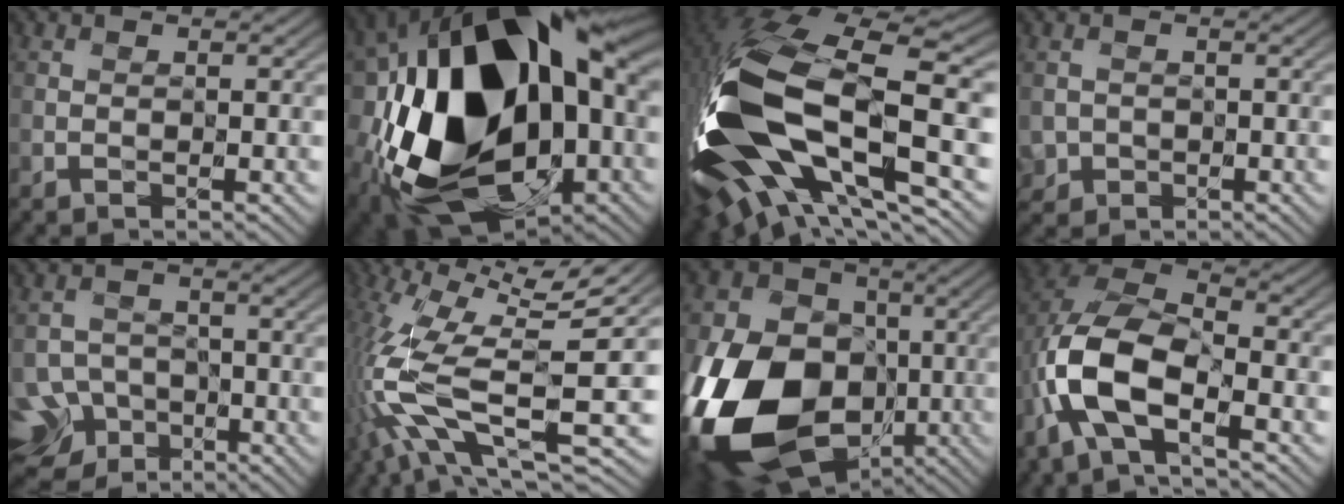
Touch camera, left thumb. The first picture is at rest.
{"total": 20.0, "force": [-0.1, 13.8, 14.5], "torque": [-0.326, -0.054, 0.023]}
{"total": 20.3, "force": [-2.5, 9.1, 18.0], "torque": [-0.405, -0.050, -0.031]}
{"total": 1.7, "force": [-0.7, 1.6, -0.3], "torque": [0.002, -0.010, -0.013]}
{"total": 8.2, "force": [-5.6, 5.6, 2.0], "torque": [-0.043, -0.021, -0.095]}
{"total": 12.5, "force": [-1.4, 3.5, 11.9], "torque": [-0.270, -0.005, -0.013]}
{"total": 20.5, "force": [-5.2, 15.3, 12.6], "torque": [-0.303, -0.039, -0.093]}
{"total": 10.6, "force": [-3.9, 5.2, 8.3], "torque": [-0.191, -0.006, -0.084]}